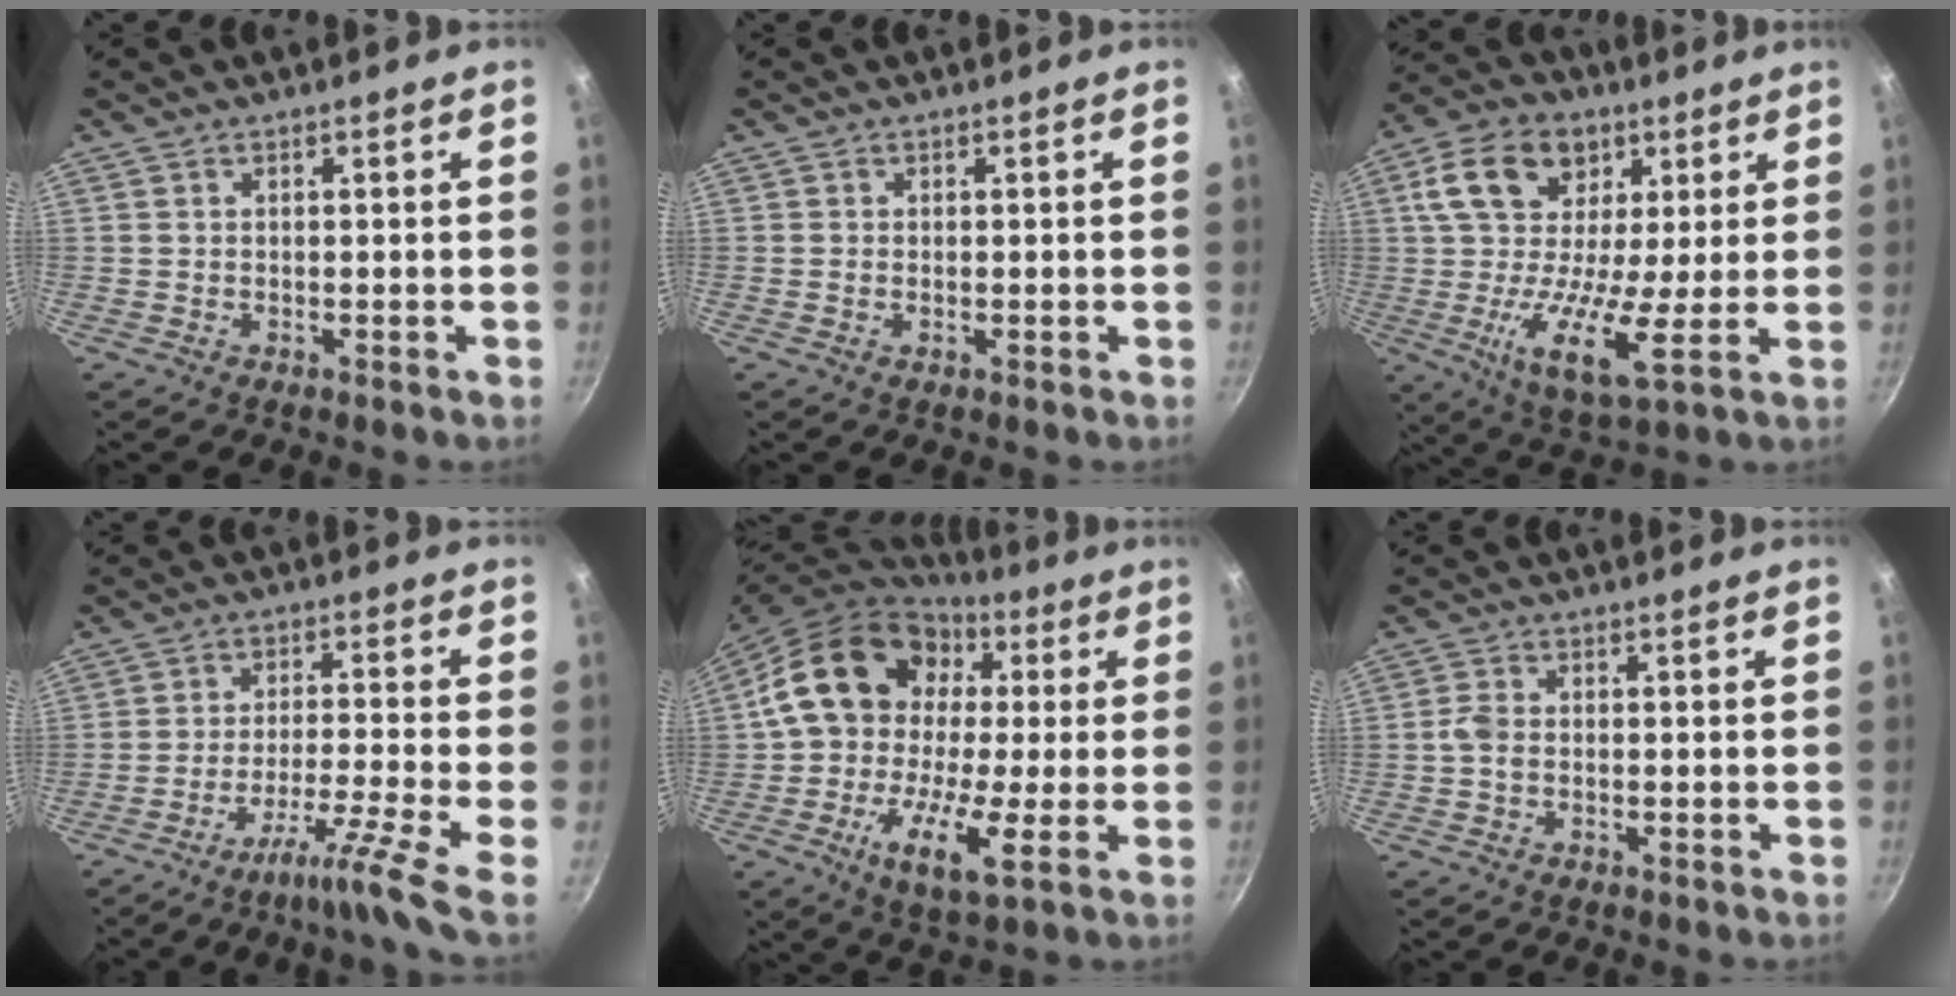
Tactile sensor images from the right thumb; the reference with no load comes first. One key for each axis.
{"total": 0.5, "fx": -0.1, "fy": 0.3, "fz": 0.4, "tx": -0.008, "ty": 0.000, "tz": -0.002}
{"total": 17.4, "fx": 3.8, "fy": 10.4, "fz": 13.5, "tx": -0.224, "ty": -0.009, "tz": 0.045}
{"total": 10.5, "fx": -6.2, "fy": -0.8, "fz": 8.5, "tx": -0.144, "ty": 0.027, "tz": -0.111}
{"total": 21.6, "fx": 2.1, "fy": 13.9, "fz": 16.4, "tx": -0.274, "ty": 0.026, "tz": 0.020}
{"total": 2.4, "fx": -0.5, "fy": 1.6, "fz": 1.8, "tx": -0.041, "ty": 0.010, "tz": -0.015}